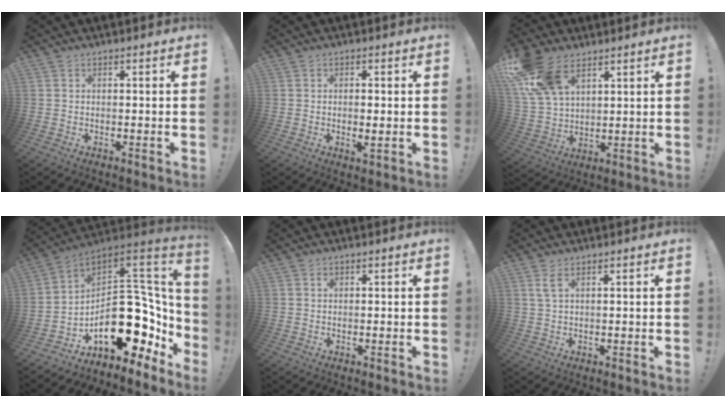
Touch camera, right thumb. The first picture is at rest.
{"total": 2.1, "force": [0.0, 0.7, 2.0], "torque": [-0.018, -0.004, -0.002]}
{"total": 16.2, "force": [9.5, 9.5, 9.0], "torque": [-0.176, -0.043, 0.180]}
{"total": 24.1, "force": [-5.2, 14.3, 18.7], "torque": [-0.273, 0.007, -0.059]}
{"total": 0.5, "force": [0.3, 0.4, 0.1], "torque": [0.004, -0.001, 0.004]}
{"total": 2.7, "force": [1.3, 0.7, 2.3], "torque": [-0.041, -0.002, 0.022]}